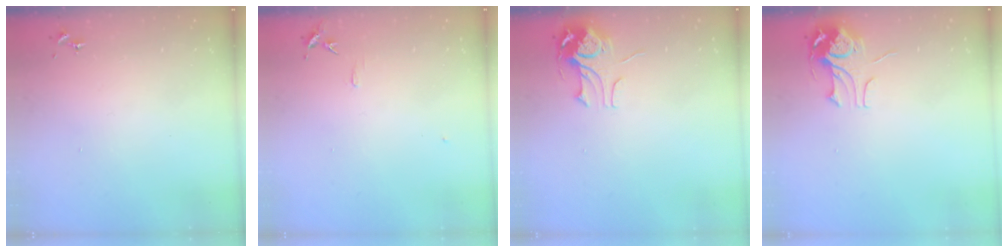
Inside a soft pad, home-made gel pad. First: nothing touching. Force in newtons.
{"total": 5.8, "press": 5.8, "slide": 0.6}
{"total": 8.3, "press": 8.3, "slide": 0.8}
{"total": 8.3, "press": 8.3, "slide": 0.8}